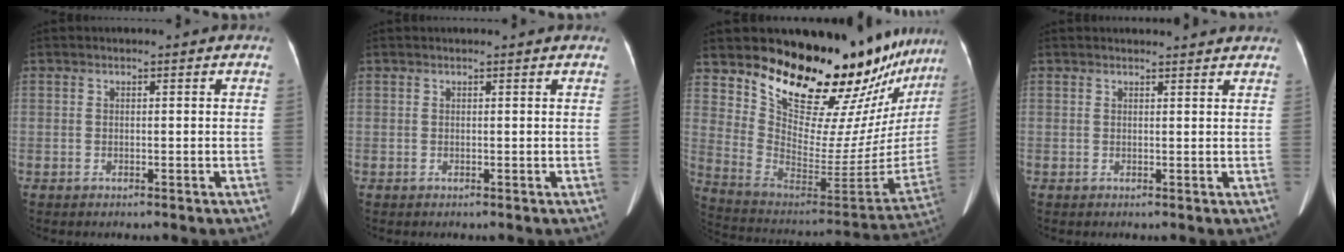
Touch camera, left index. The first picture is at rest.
{"total": 2.2, "force": [2.1, 0.2, 0.7], "torque": [-0.012, 0.018, 0.021]}
{"total": 26.9, "force": [23.5, 6.2, 11.6], "torque": [-0.179, -0.115, 0.324]}
{"total": 6.1, "force": [5.9, 0.8, 1.4], "torque": [-0.014, 0.021, 0.057]}